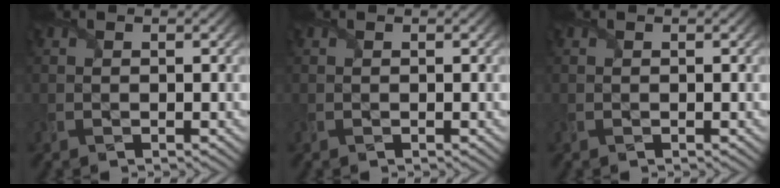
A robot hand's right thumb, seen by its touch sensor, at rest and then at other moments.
{"total": 0.0}
{"total": 0.0}